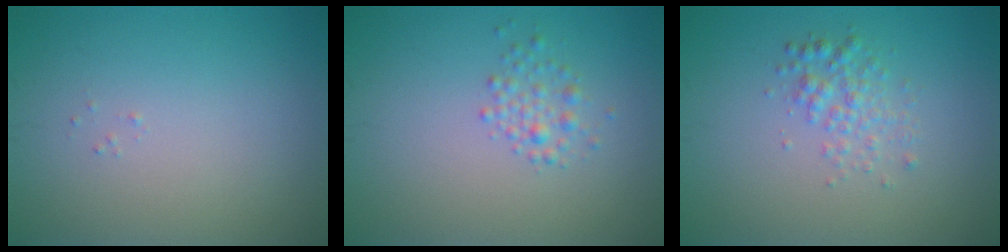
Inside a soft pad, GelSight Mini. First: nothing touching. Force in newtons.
{"total": 1.7, "press": 1.7, "slide": 0.0}
{"total": 2.1, "press": 2.1, "slide": 0.0}